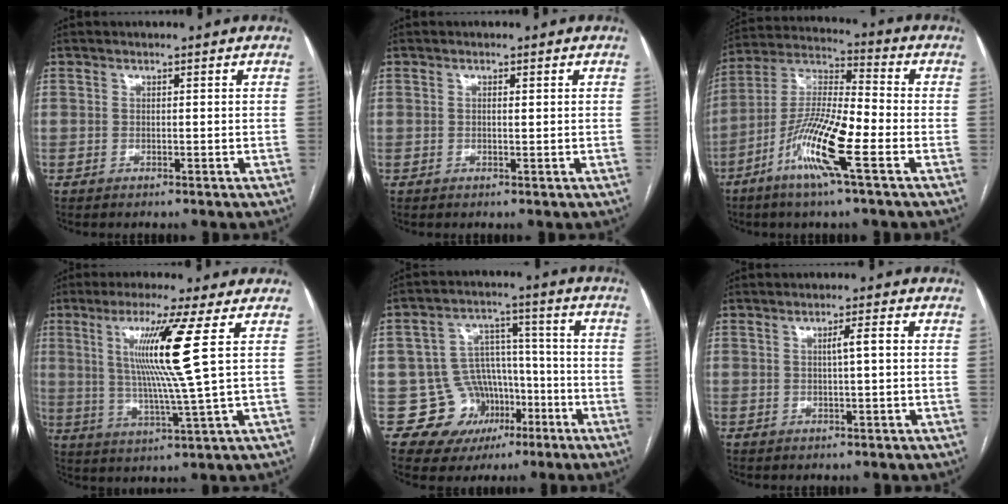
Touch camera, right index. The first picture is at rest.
{"total": 0.6, "force": [0.2, 0.0, 0.5], "torque": [-0.013, 0.000, 0.002]}
{"total": 13.9, "force": [-5.8, 0.9, 12.6], "torque": [-0.253, -0.010, -0.116]}
{"total": 11.2, "force": [3.2, -2.5, 10.4], "torque": [-0.192, -0.009, 0.061]}
{"total": 11.2, "force": [-4.2, 10.3, 1.7], "torque": [-0.020, 0.062, -0.050]}
{"total": 2.4, "force": [0.2, -0.1, 2.4], "torque": [-0.038, 0.004, 0.003]}